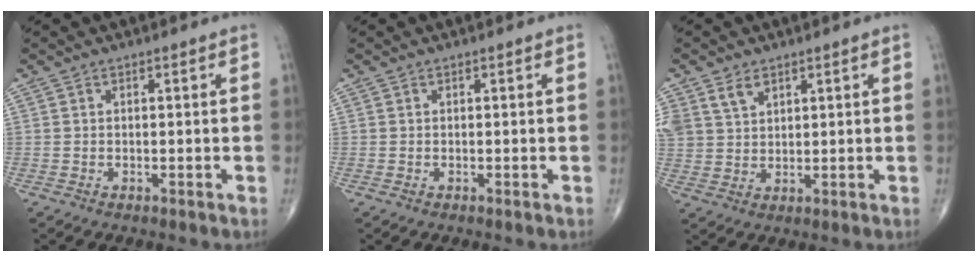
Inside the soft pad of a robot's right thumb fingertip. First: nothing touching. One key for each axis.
{"total": 0.0}
{"total": 6.1, "fx": 3.5, "fy": 4.2, "fz": 2.8, "tx": -0.046, "ty": -0.011, "tz": 0.078}